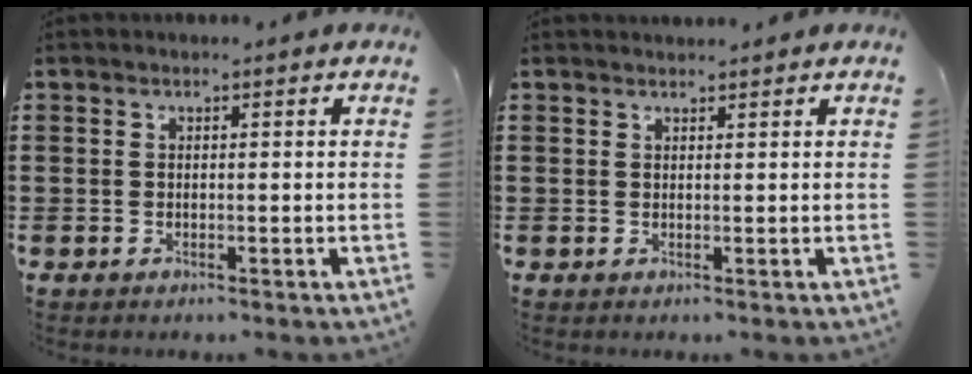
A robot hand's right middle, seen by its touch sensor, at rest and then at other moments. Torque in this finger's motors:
{"motor_torque": [0.00, 0.00, 0.00, 0.00]}